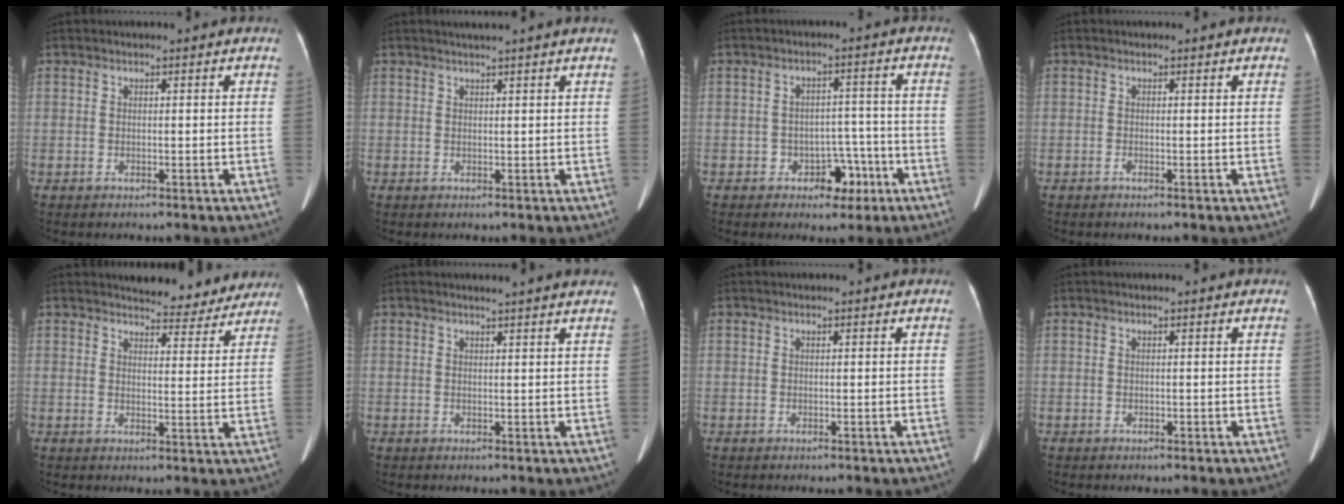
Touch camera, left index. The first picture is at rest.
{"total": 2.4, "force": [2.0, -0.7, 1.2], "torque": [-0.012, 0.010, 0.034]}
{"total": 5.2, "force": [-2.9, 3.5, 2.6], "torque": [-0.032, 0.020, -0.034]}
{"total": 0.0}
{"total": 9.3, "force": [8.8, 2.4, 1.5], "torque": [0.000, -0.013, 0.093]}
{"total": 4.6, "force": [4.1, -0.4, 2.1], "torque": [-0.030, 0.013, 0.042]}
{"total": 0.0}
{"total": 0.0}